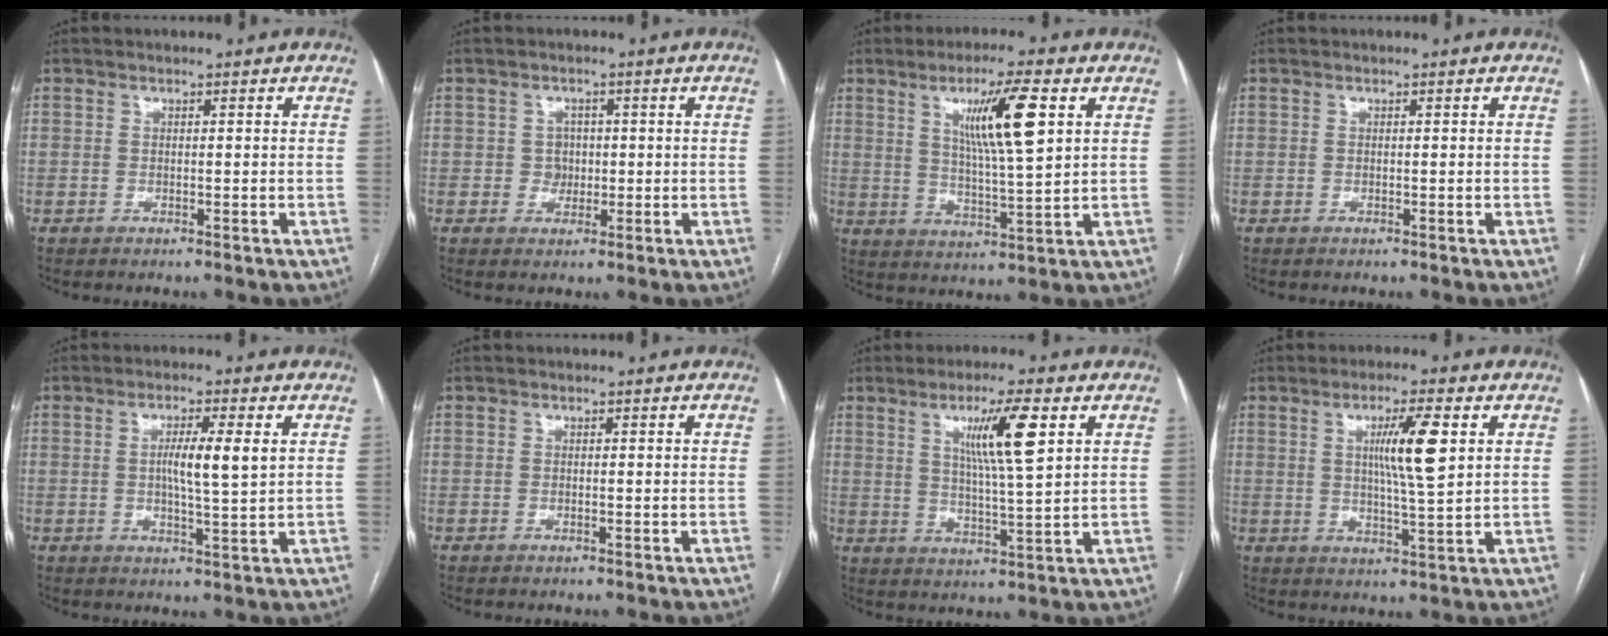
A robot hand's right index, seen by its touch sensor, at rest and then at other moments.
{"total": 2.5, "force": [0.0, 2.3, 0.8], "torque": [-0.005, 0.004, 0.001]}
{"total": 10.4, "force": [3.9, 0.3, 9.7], "torque": [-0.170, -0.002, 0.067]}
{"total": 0.0}
{"total": 5.9, "force": [1.1, 0.2, 5.8], "torque": [-0.103, -0.001, 0.017]}
{"total": 0.0}
{"total": 9.3, "force": [3.7, 0.0, 8.5], "torque": [-0.150, -0.001, 0.063]}
{"total": 7.9, "force": [2.2, 0.0, 7.6], "torque": [-0.134, -0.003, 0.037]}